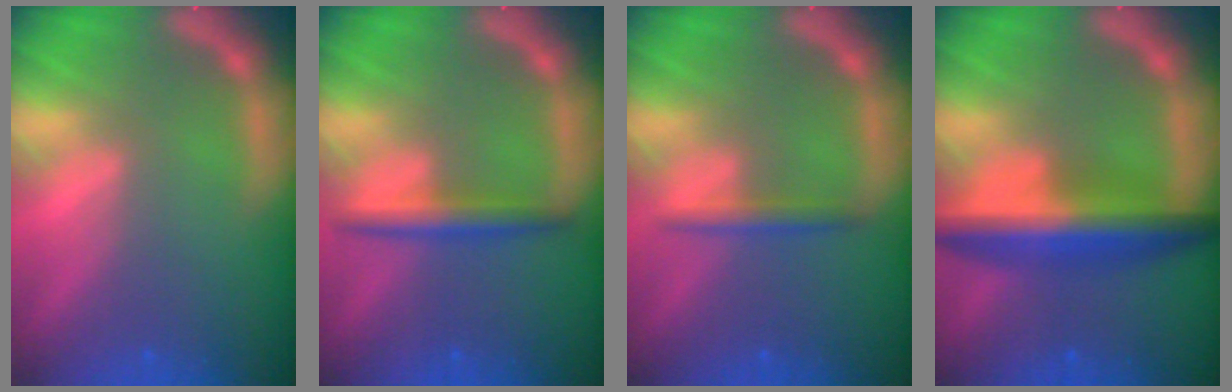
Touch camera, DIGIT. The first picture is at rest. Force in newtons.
{"total": 3.0}
{"total": 1.9}
{"total": 7.4}